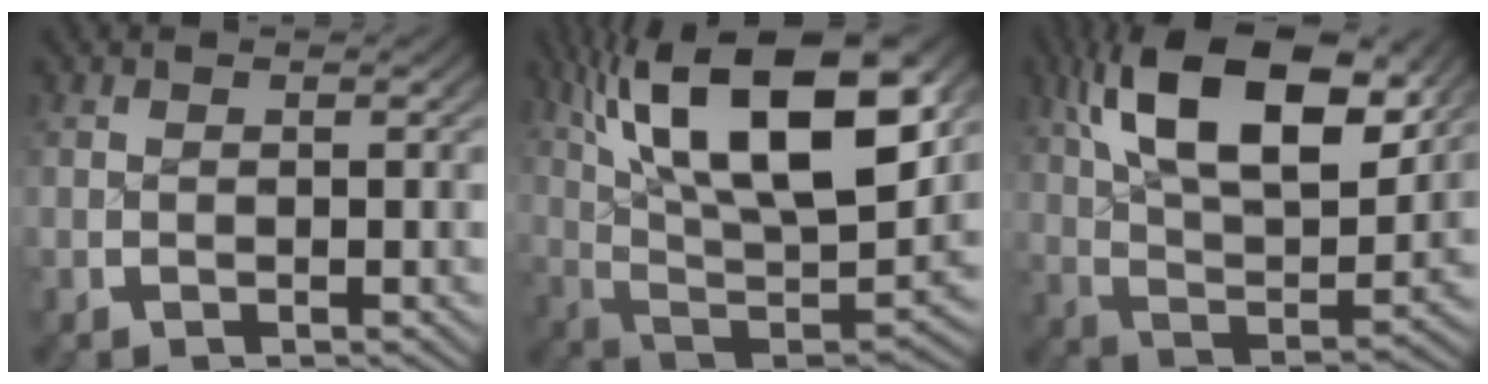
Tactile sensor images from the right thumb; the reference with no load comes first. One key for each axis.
{"total": 17.9, "fx": 3.4, "fy": 10.0, "fz": 14.5, "tx": -0.283, "ty": -0.035, "tz": 0.061}
{"total": 14.2, "fx": 3.9, "fy": 7.7, "fz": 11.2, "tx": -0.218, "ty": -0.013, "tz": 0.060}